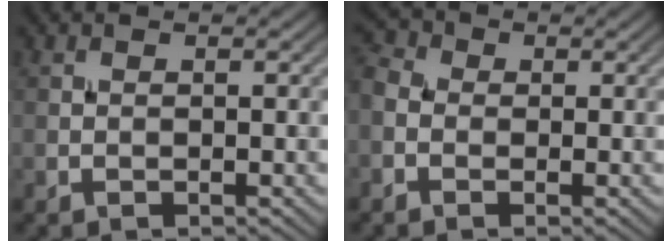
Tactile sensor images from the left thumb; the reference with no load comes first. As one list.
[{"total": 3.2, "force": [-0.9, 2.7, 1.5], "torque": [-0.042, 0.003, -0.025]}]